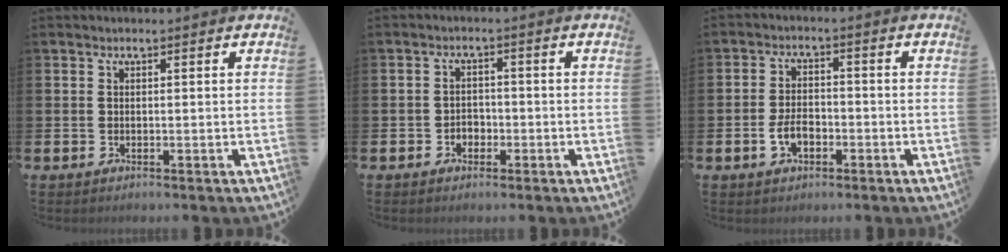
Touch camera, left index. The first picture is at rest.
{"total": 2.1, "force": [-1.0, 1.7, 0.7], "torque": [-0.014, 0.003, -0.024]}
{"total": 3.8, "force": [-1.4, 2.3, 2.7], "torque": [-0.039, 0.001, -0.029]}